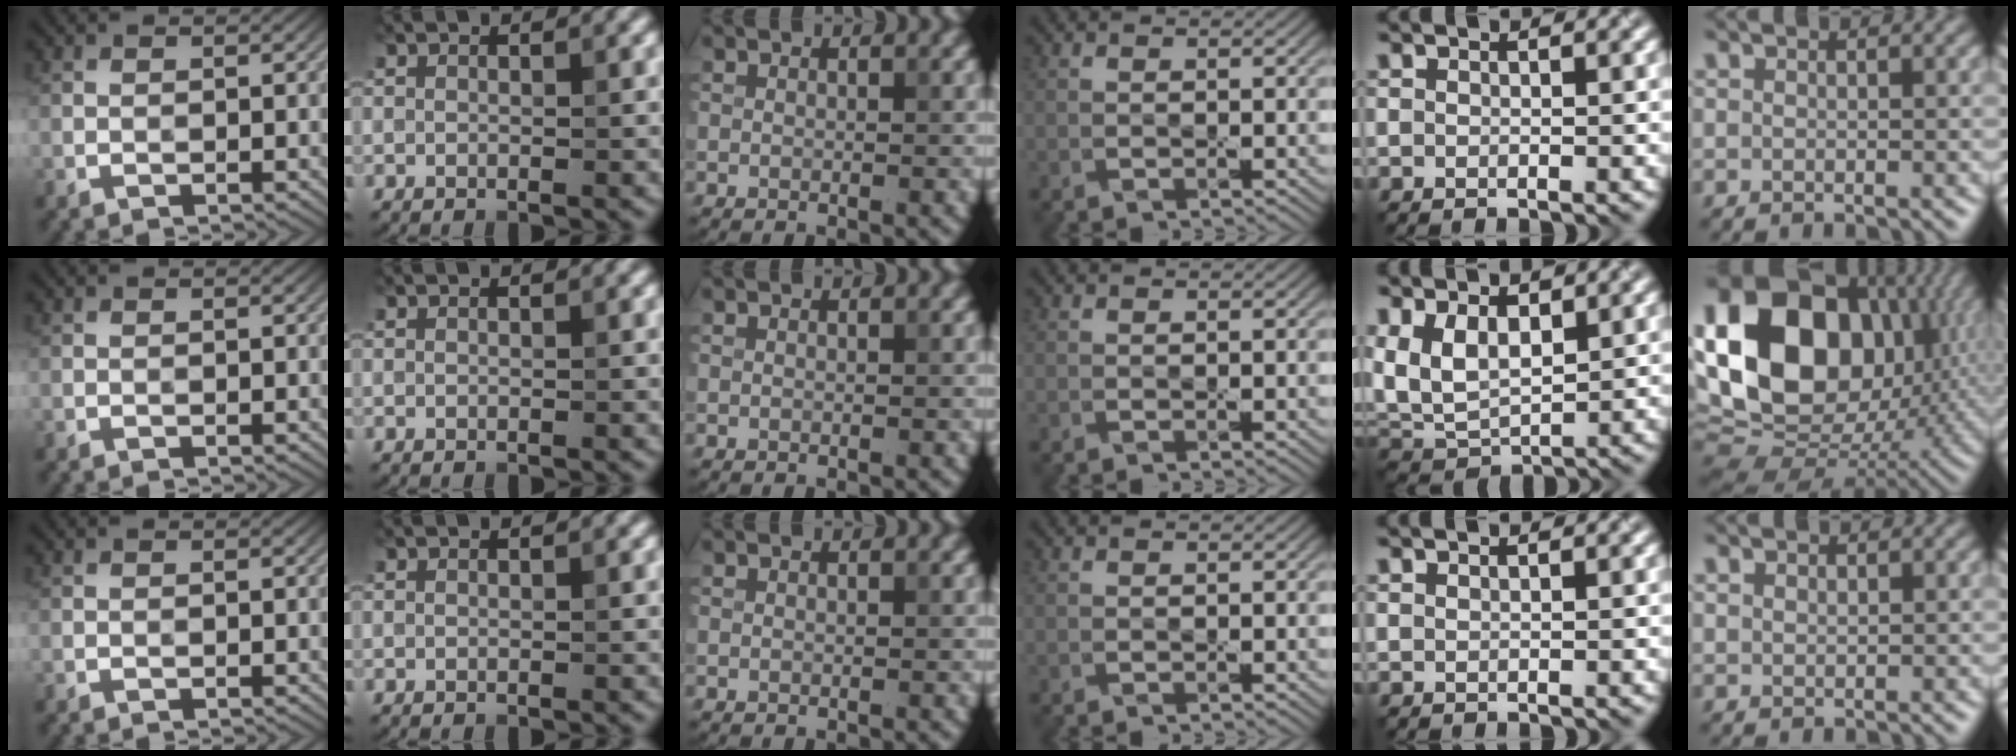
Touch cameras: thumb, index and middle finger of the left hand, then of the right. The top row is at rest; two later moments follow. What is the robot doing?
{"motion": "press", "object": "gel pad"}